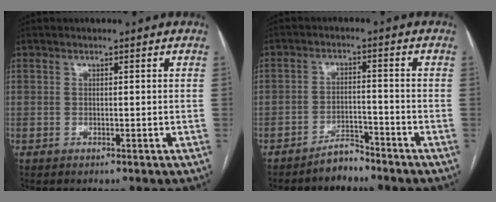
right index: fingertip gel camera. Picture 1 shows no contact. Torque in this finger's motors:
{"motor_torque": [-0.07, 0.01, -0.14, -0.07]}